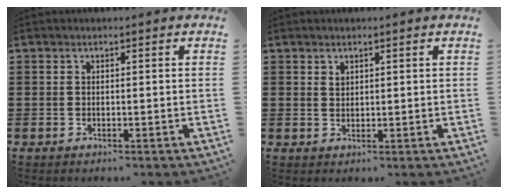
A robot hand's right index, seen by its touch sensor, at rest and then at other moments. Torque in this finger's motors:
{"motor_torque": [0.07, -0.02, 0.02, 0.02]}